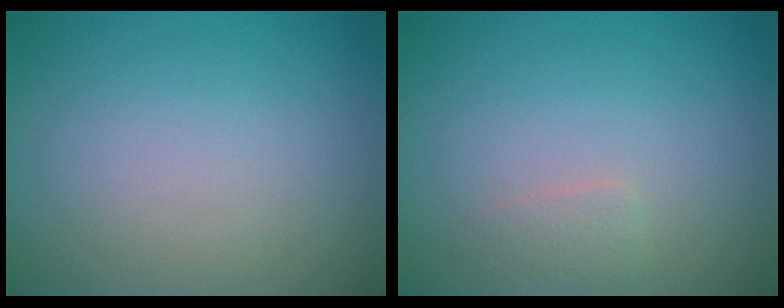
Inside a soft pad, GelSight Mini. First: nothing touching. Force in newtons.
{"total": 1.0, "press": 1.0, "slide": 0.1}